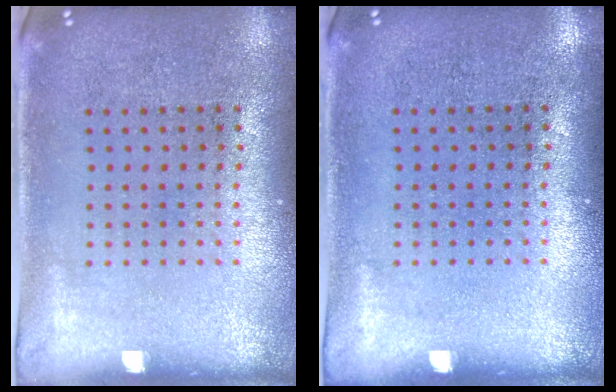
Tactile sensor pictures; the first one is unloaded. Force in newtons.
{"total": 0.0}